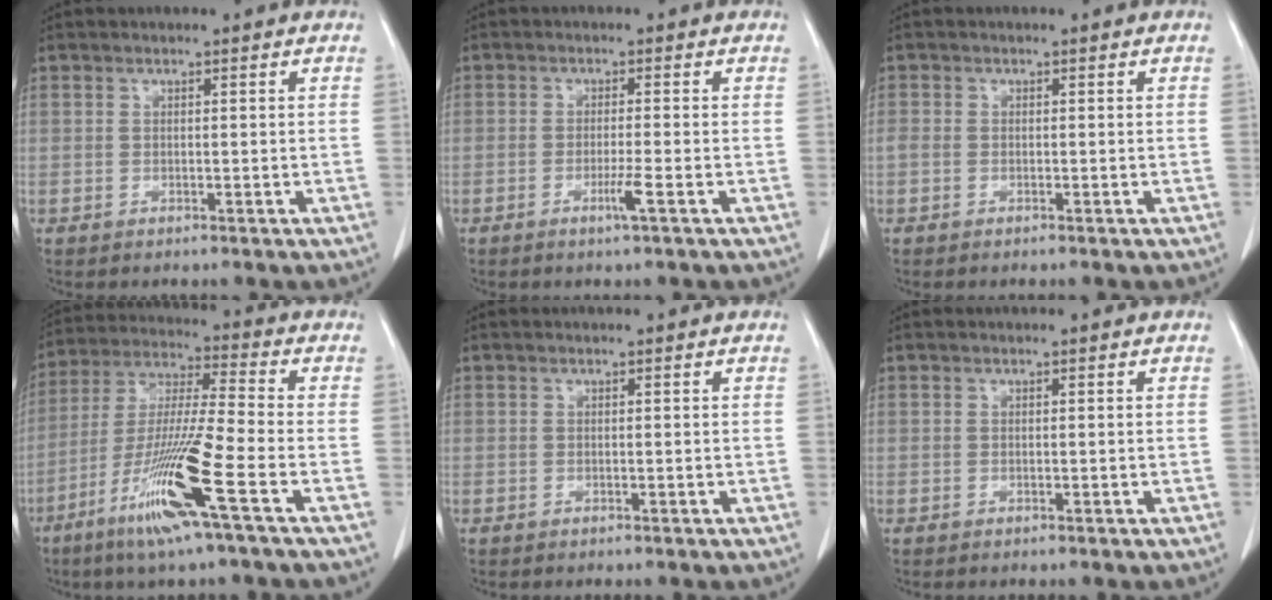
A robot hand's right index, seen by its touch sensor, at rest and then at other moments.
{"total": 2.7, "force": [-1.2, -0.4, 2.3], "torque": [-0.044, -0.006, -0.024]}
{"total": 0.8, "force": [-0.2, 0.7, 0.5], "torque": [-0.012, 0.008, -0.004]}
{"total": 14.9, "force": [-6.9, -0.5, 13.2], "torque": [-0.269, -0.025, -0.134]}
{"total": 0.0}
{"total": 0.0}